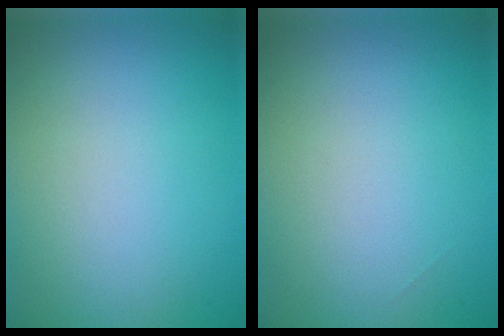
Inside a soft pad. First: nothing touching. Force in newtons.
{"total": 0.0}